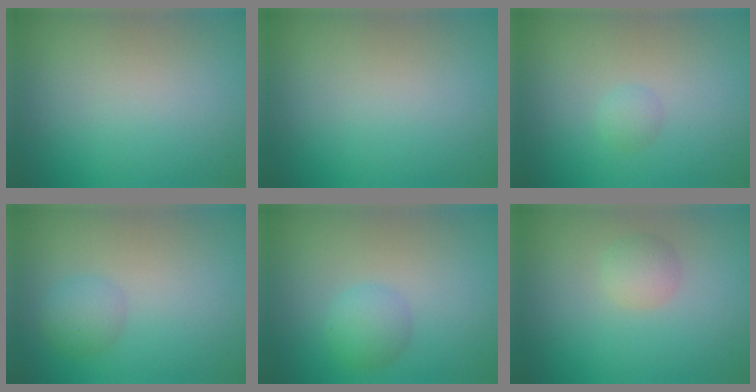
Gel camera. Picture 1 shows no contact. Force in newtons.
{"total": 0.0}
{"total": 0.9, "press": 0.9, "slide": 0.1}
{"total": 1.9, "press": 1.9, "slide": 0.1}
{"total": 2.1, "press": 2.1, "slide": 0.1}
{"total": 1.9, "press": 1.9, "slide": 0.1}